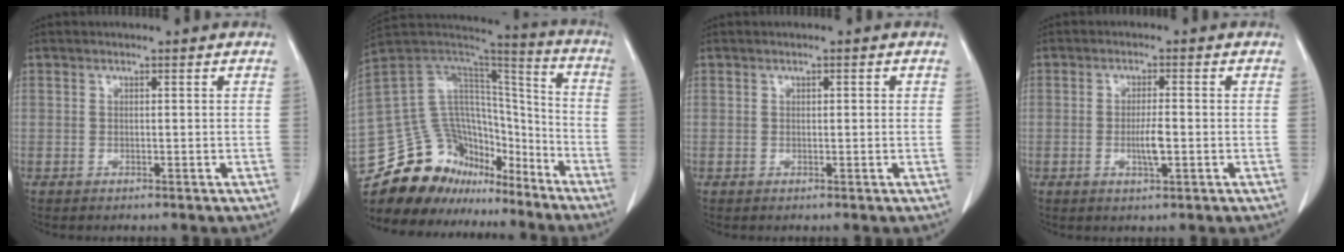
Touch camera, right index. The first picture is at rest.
{"total": 23.7, "force": [-19.2, 11.5, 7.5], "torque": [-0.179, 0.054, -0.314]}
{"total": 0.9, "force": [0.3, 0.3, 0.8], "torque": [-0.013, 0.002, 0.004]}
{"total": 3.4, "force": [-0.7, 0.5, 3.3], "torque": [-0.062, -0.002, -0.009]}